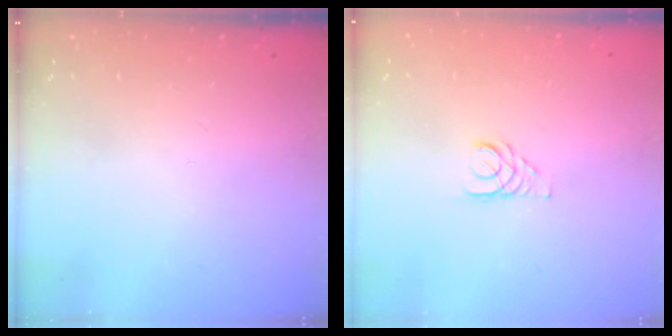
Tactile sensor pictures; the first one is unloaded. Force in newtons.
{"total": 2.9, "press": 2.9, "slide": 0.3}